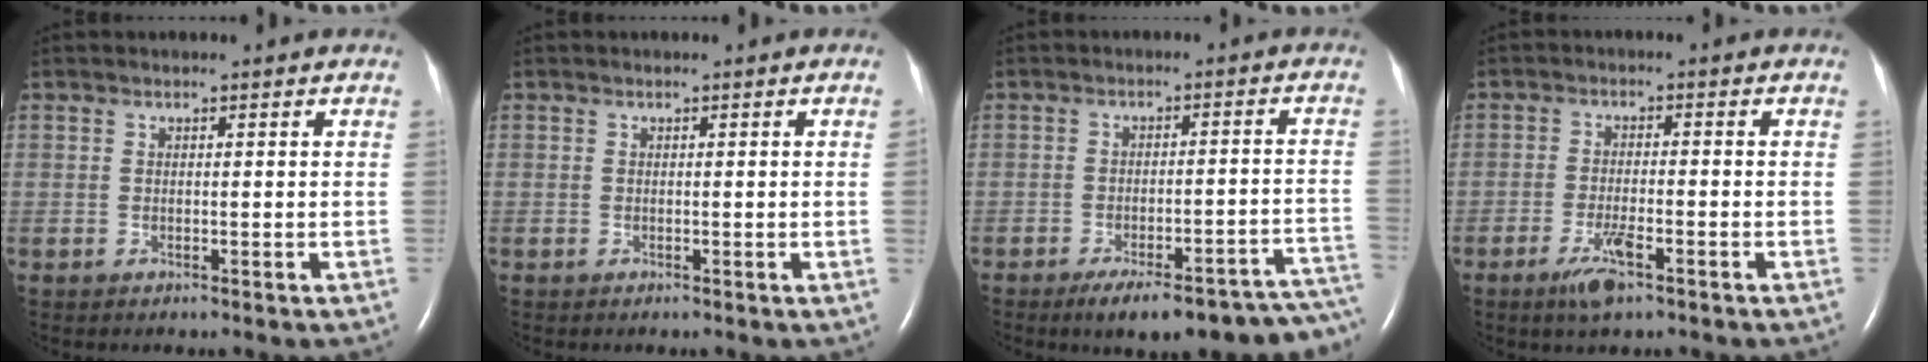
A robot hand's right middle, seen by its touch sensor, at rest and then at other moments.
{"total": 0.6, "force": [0.0, -0.3, 0.5], "torque": [-0.008, -0.001, -0.001]}
{"total": 18.3, "force": [-15.7, 3.3, 8.7], "torque": [-0.038, 0.025, -0.190]}
{"total": 4.5, "force": [-2.7, 0.7, 3.5], "torque": [-0.076, -0.006, -0.050]}